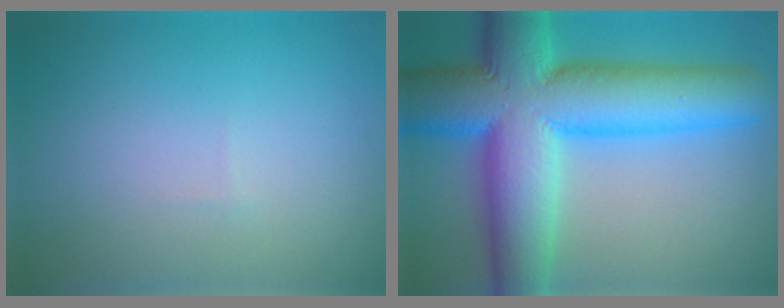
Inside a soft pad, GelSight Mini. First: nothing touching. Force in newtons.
{"total": 15.3, "press": 15.3, "slide": 0.3}